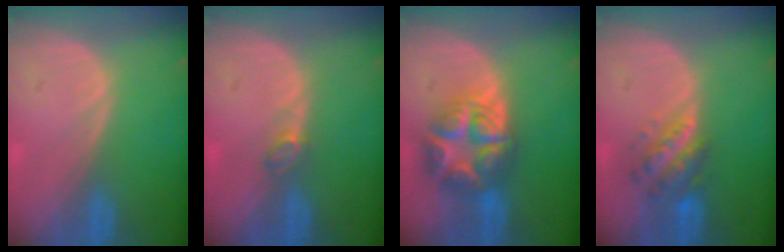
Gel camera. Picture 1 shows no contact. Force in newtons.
{"total": 1.7, "press": 1.7, "slide": 0.4}
{"total": 8.9, "press": 8.9, "slide": 0.5}
{"total": 5.8, "press": 5.5, "slide": 1.7}